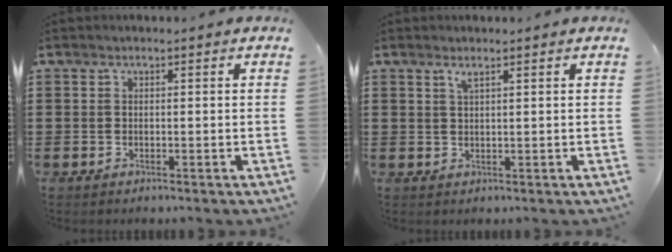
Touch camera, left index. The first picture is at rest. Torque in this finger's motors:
{"motor_torque": [0.42, -0.22, 0.02, 0.02]}